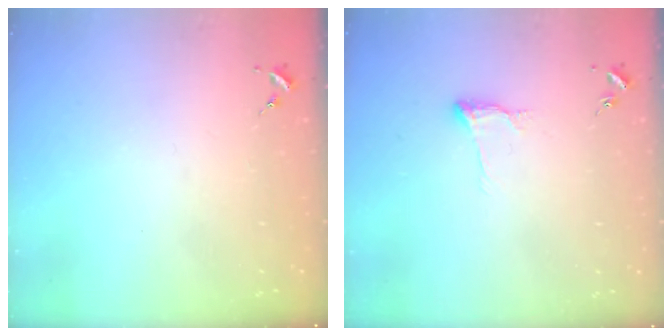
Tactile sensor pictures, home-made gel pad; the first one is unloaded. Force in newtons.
{"total": 7.7, "press": 7.6, "slide": 0.9}